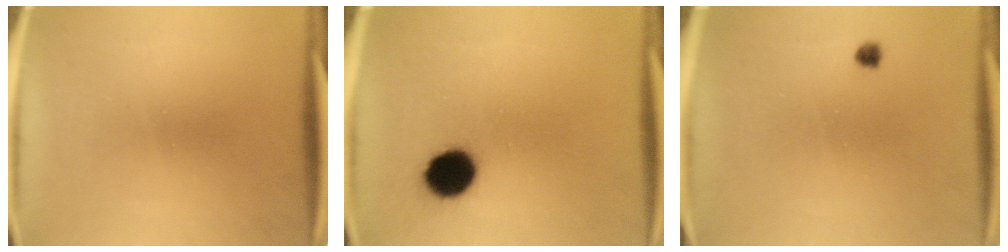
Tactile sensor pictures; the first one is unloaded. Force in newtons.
{"total": 9.7}
{"total": 1.2}